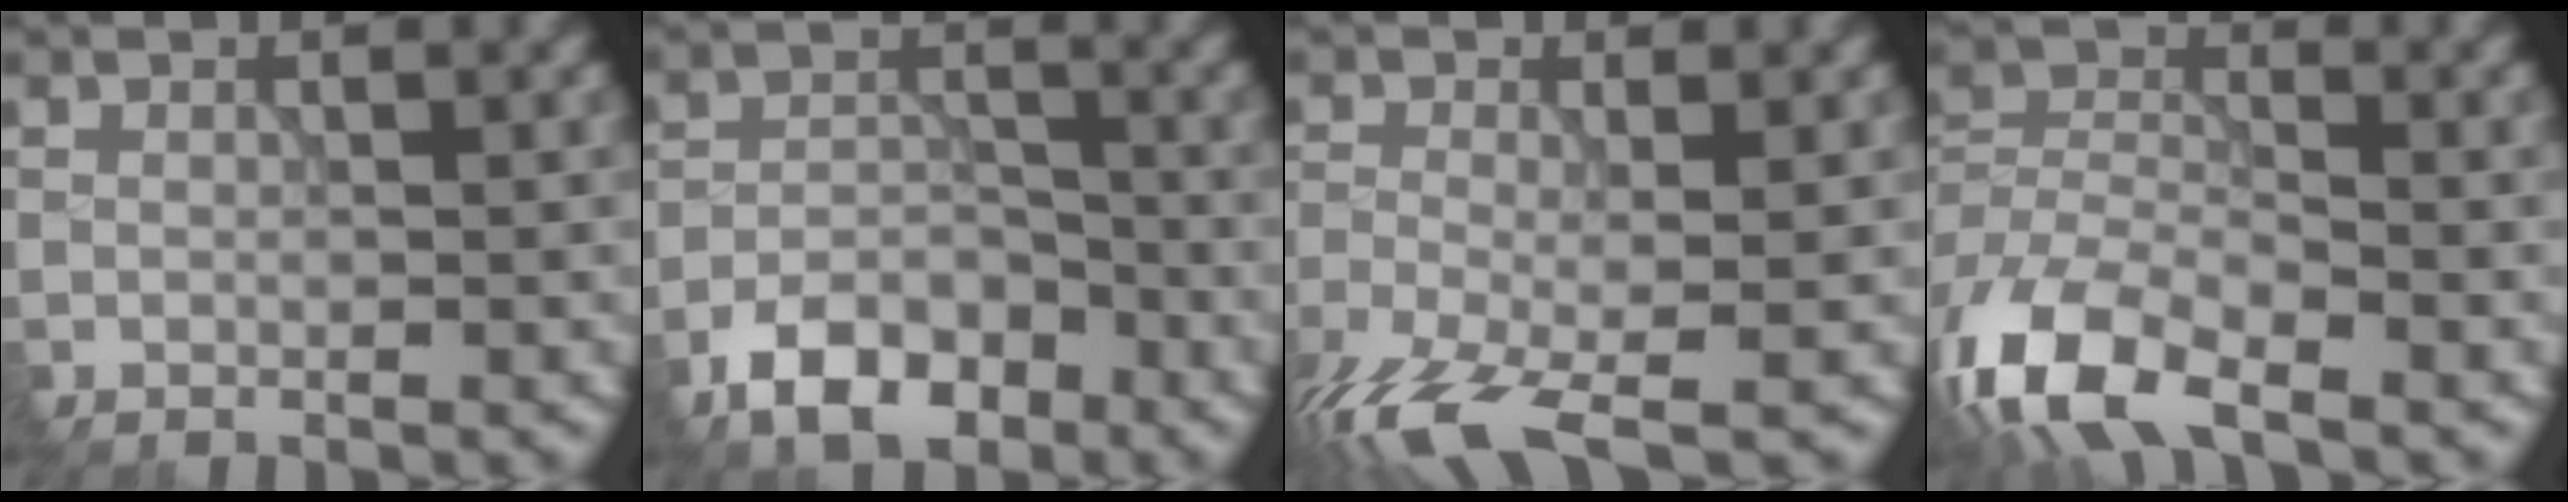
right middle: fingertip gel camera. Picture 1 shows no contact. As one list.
[{"total": 5.3, "force": [-4.3, 2.3, 2.0], "torque": [-0.019, -0.002, -0.082]}, {"total": 7.8, "force": [-5.1, 2.4, 5.4], "torque": [-0.116, -0.027, -0.101]}, {"total": 9.2, "force": [-6.1, 4.2, 5.5], "torque": [-0.109, -0.012, -0.129]}]